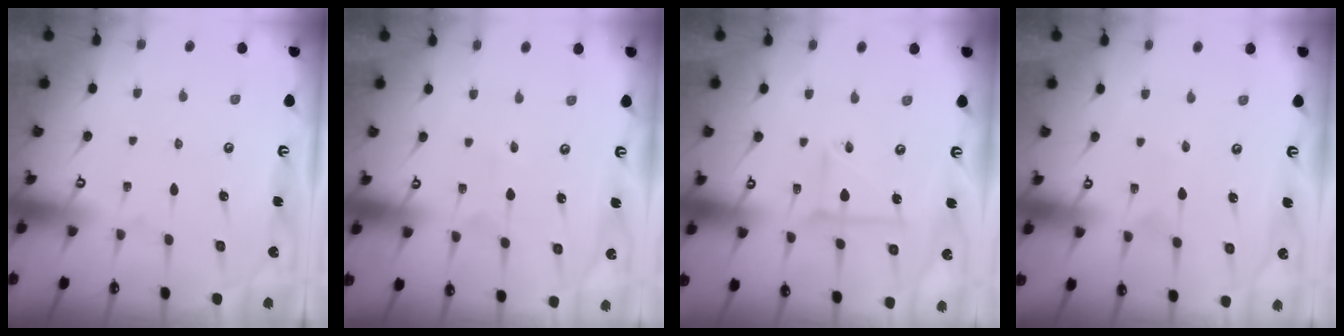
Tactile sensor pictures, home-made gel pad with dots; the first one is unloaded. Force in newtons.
{"total": 1.9, "press": 1.9, "slide": 0.5}
{"total": 6.8, "press": 6.7, "slide": 1.3}
{"total": 2.5, "press": 2.3, "slide": 0.9}